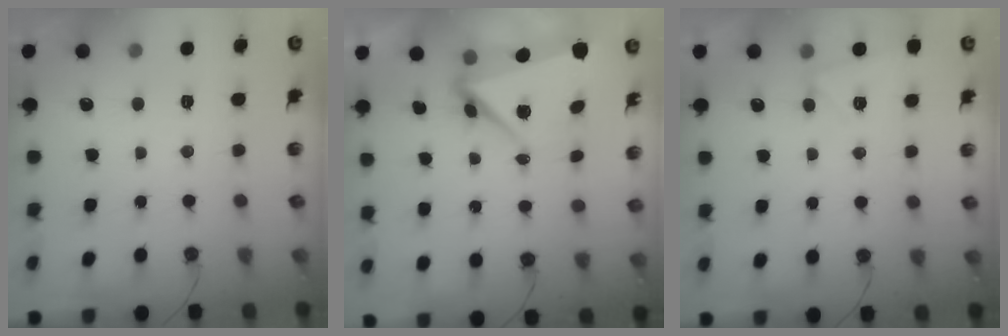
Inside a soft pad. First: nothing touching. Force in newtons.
{"total": 6.5, "press": 6.3, "slide": 1.7}
{"total": 4.4, "press": 3.9, "slide": 2.0}